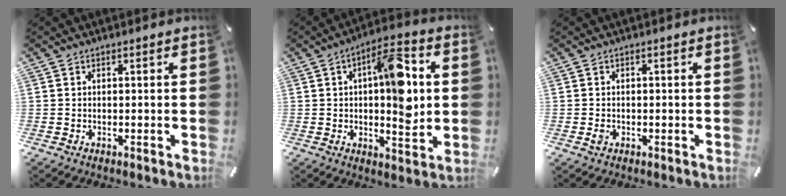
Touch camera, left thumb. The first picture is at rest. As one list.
[{"total": 14.6, "force": [2.1, 6.3, 13.0], "torque": [-0.179, -0.007, 0.031]}, {"total": 1.4, "force": [-0.4, 0.9, 1.0], "torque": [-0.019, 0.001, -0.008]}]